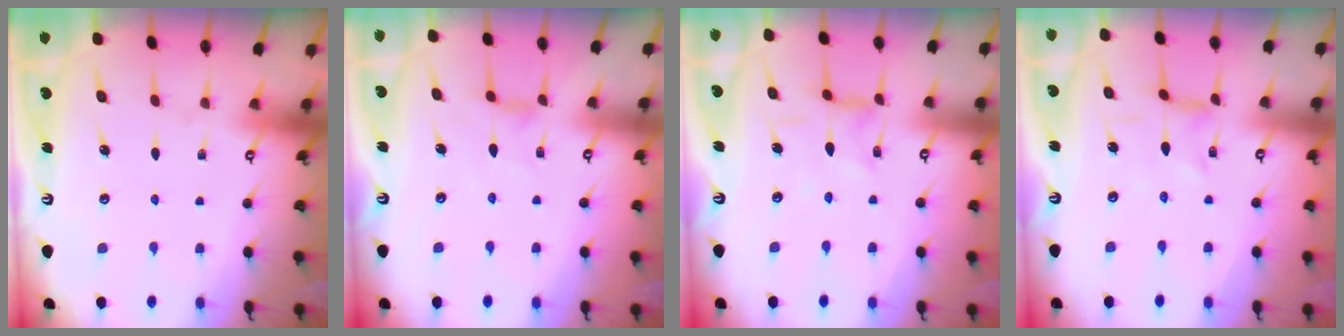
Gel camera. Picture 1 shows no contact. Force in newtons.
{"total": 3.0, "press": 3.0, "slide": 0.6}
{"total": 2.0, "press": 2.0, "slide": 0.4}
{"total": 0.6, "press": 0.5, "slide": 0.2}